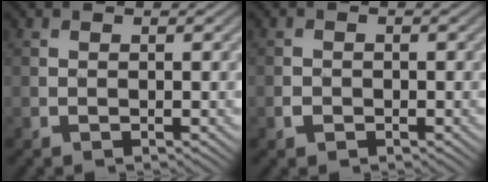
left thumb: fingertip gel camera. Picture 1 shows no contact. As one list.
[{"total": 1.1, "force": [-0.6, 0.9, 0.3], "torque": [-0.007, -0.006, -0.014]}]